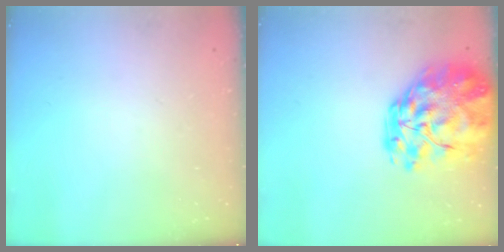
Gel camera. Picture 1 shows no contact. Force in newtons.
{"total": 18.7, "press": 17.7, "slide": 6.1}